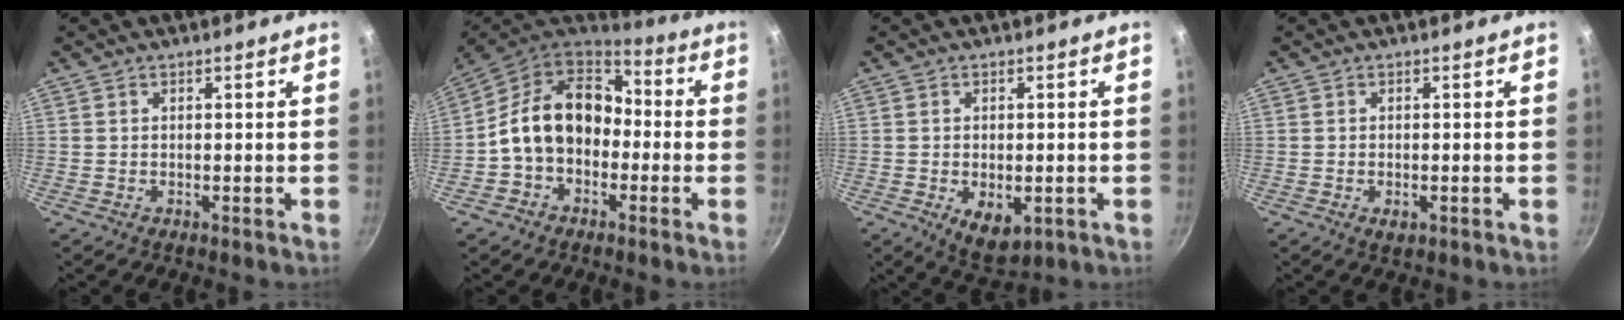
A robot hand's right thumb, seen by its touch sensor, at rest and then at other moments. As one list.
[{"total": 15.4, "force": [-1.1, 11.7, 10.0], "torque": [-0.135, 0.051, -0.036]}, {"total": 6.9, "force": [-1.8, 4.0, 5.3], "torque": [-0.066, -0.007, -0.015]}, {"total": 2.0, "force": [-0.7, 1.1, 1.5], "torque": [-0.024, -0.003, -0.010]}]